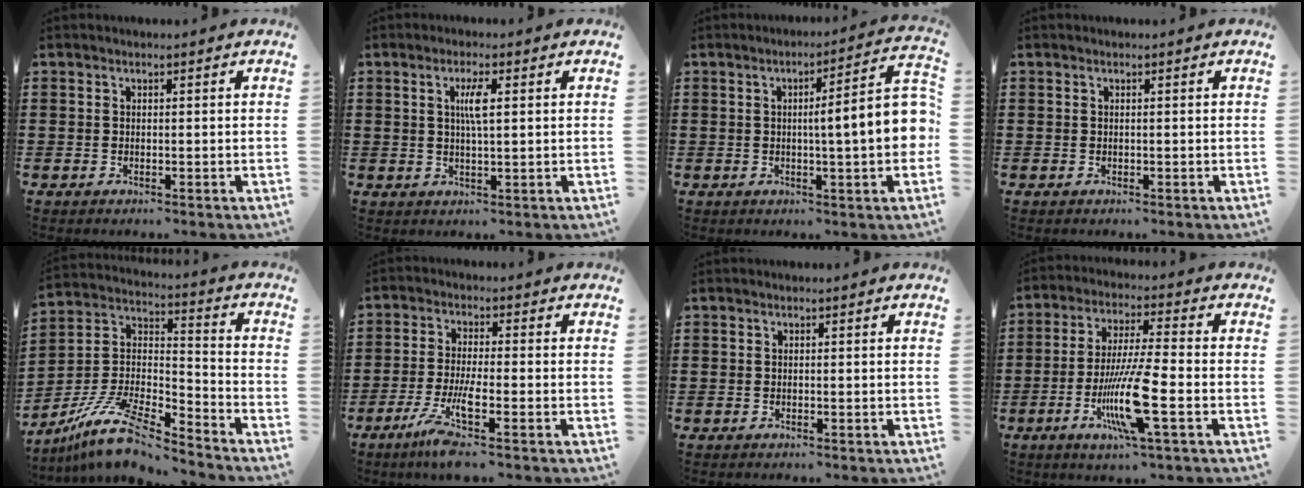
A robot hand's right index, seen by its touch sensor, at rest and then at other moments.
{"total": 3.4, "force": [0.8, 0.5, 3.3], "torque": [-0.066, 0.004, 0.010]}
{"total": 8.8, "force": [0.0, 0.9, 8.8], "torque": [-0.130, -0.011, -0.010]}
{"total": 0.0}
{"total": 11.4, "force": [-9.3, 2.1, 6.3], "torque": [-0.140, 0.016, -0.189]}
{"total": 6.1, "force": [-3.5, 0.7, 4.9], "torque": [-0.118, -0.019, -0.071]}
{"total": 0.0}
{"total": 11.9, "force": [-3.9, 1.4, 11.2], "torque": [-0.229, -0.016, -0.078]}